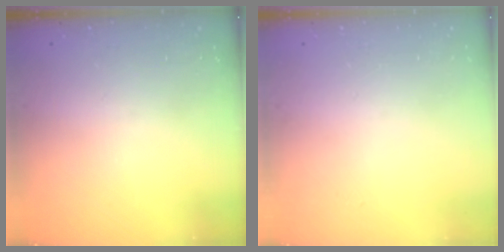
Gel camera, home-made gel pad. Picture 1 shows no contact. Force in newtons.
{"total": 0.0}